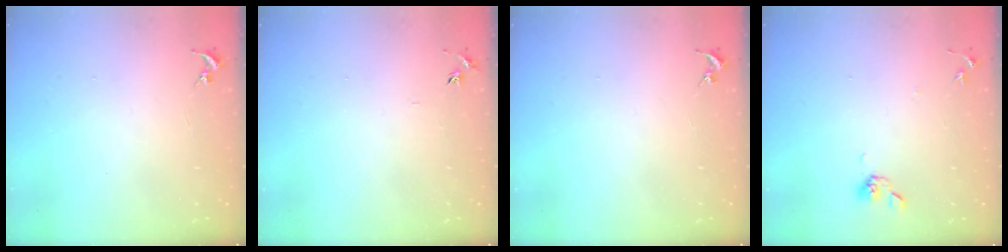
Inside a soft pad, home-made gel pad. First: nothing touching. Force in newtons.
{"total": 4.1, "press": 4.0, "slide": 0.4}
{"total": 0.0}
{"total": 5.5, "press": 4.9, "slide": 2.6}